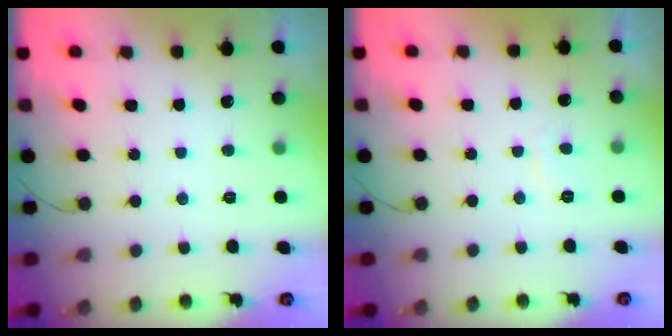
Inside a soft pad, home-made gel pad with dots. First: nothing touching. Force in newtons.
{"total": 1.5, "press": 1.4, "slide": 0.6}